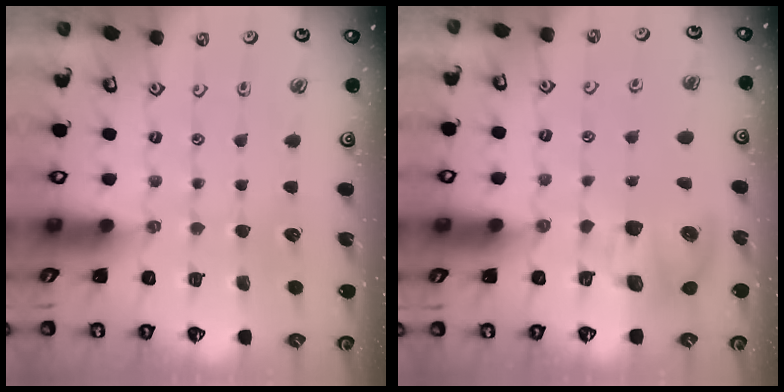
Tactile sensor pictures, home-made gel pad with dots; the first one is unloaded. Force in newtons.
{"total": 8.8, "press": 8.7, "slide": 1.3}